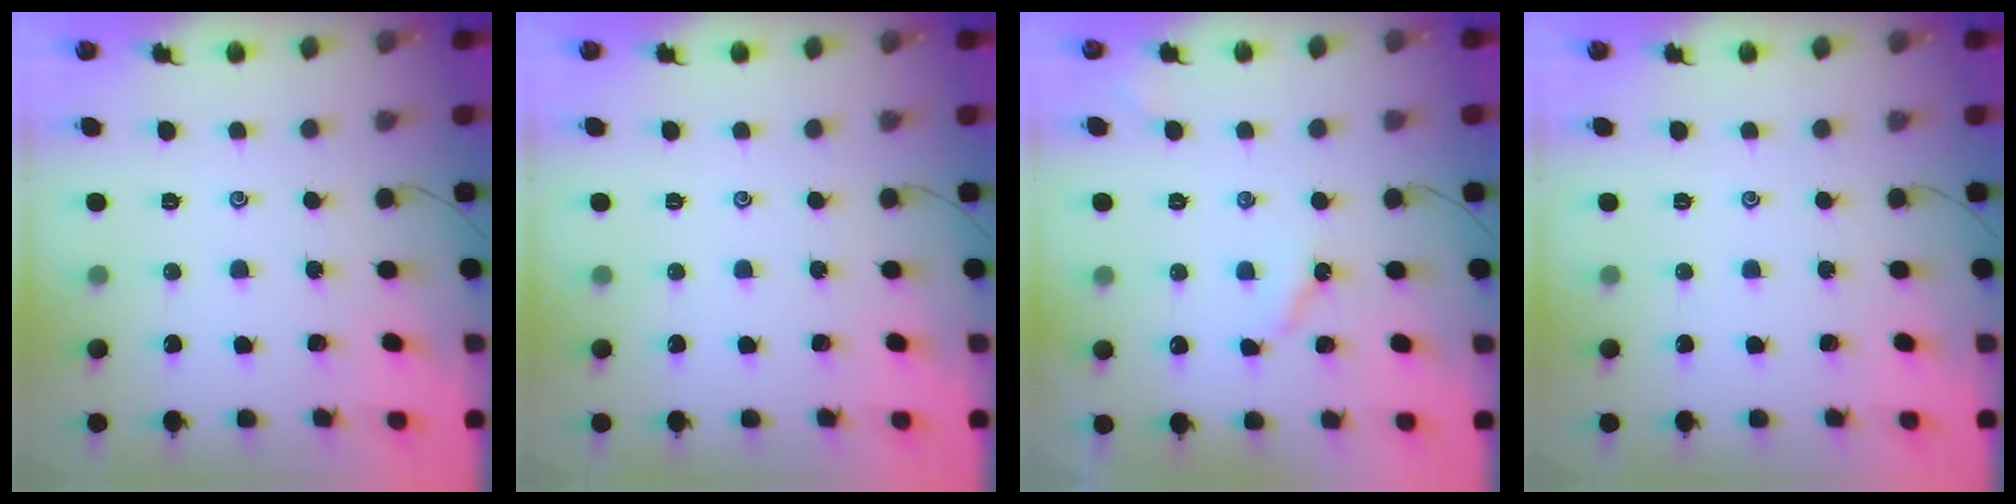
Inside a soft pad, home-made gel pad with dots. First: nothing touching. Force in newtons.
{"total": 0.0}
{"total": 2.9, "press": 2.9, "slide": 0.4}
{"total": 0.0}